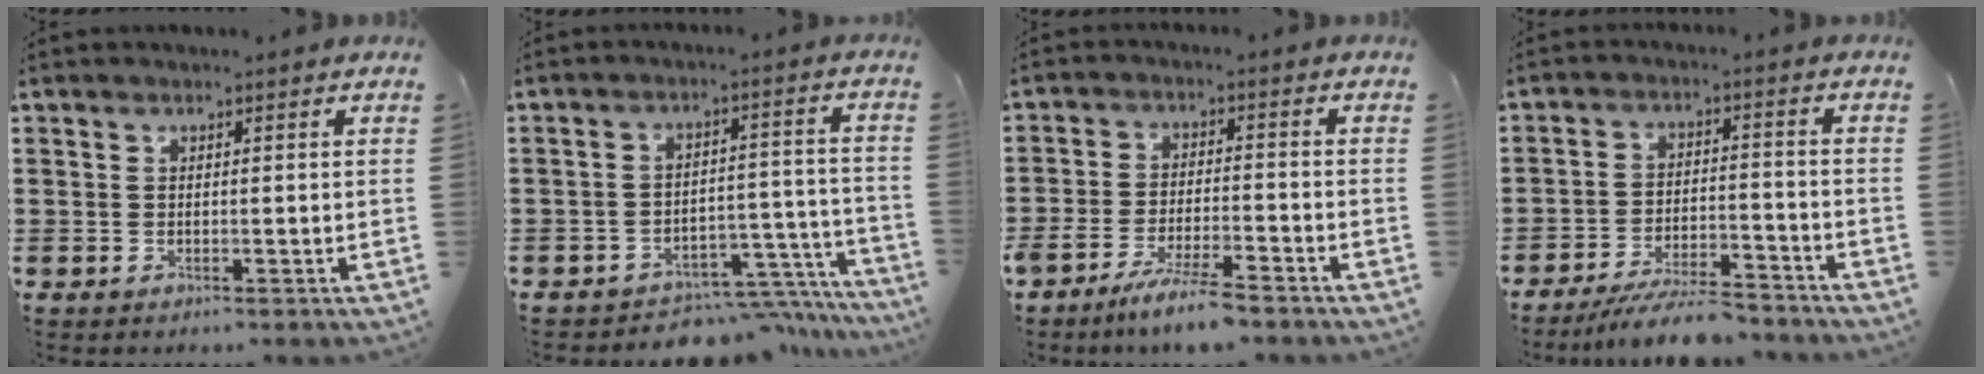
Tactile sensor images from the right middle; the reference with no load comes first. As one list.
[{"total": 6.5, "force": [-6.1, 1.5, 1.6], "torque": [-0.019, 0.020, -0.117]}, {"total": 6.1, "force": [-5.3, 0.1, 3.1], "torque": [-0.067, -0.013, -0.099]}, {"total": 7.1, "force": [-6.5, 0.7, 2.7], "torque": [-0.050, 0.001, -0.124]}]